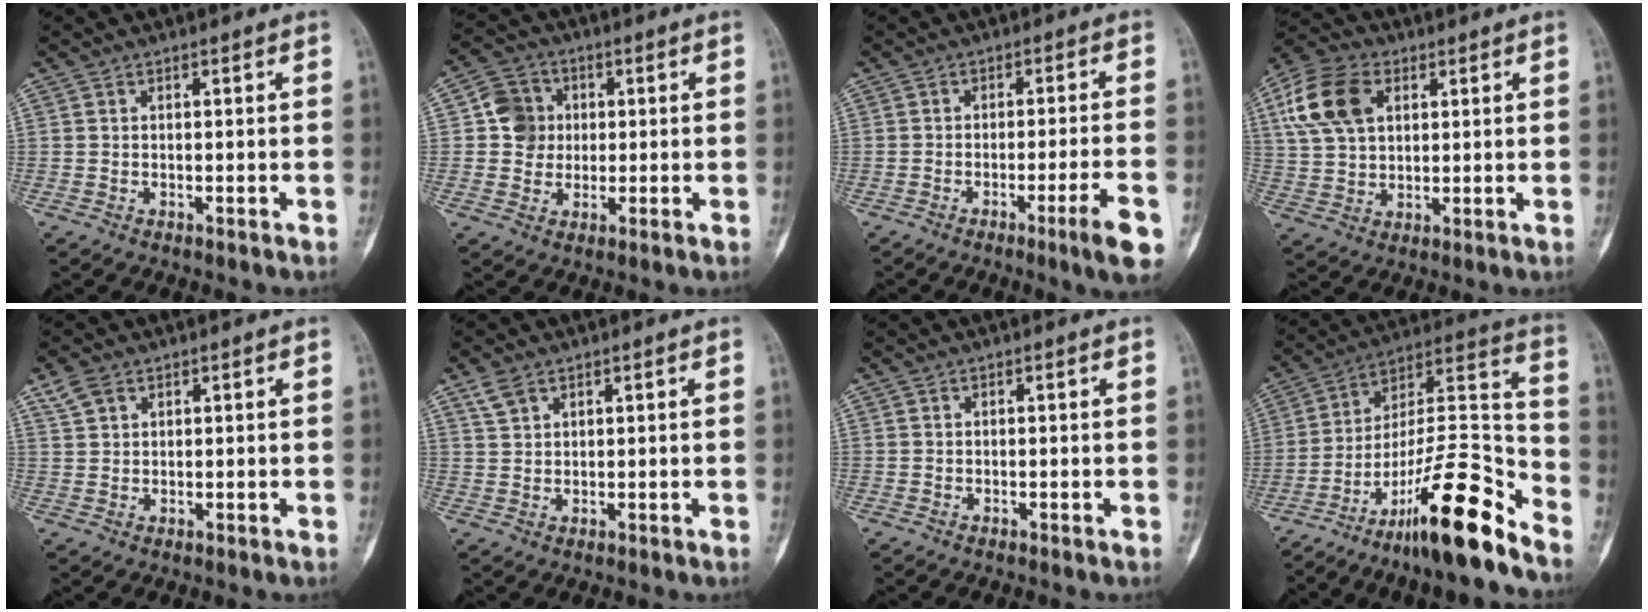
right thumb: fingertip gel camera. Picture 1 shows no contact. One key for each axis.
{"total": 6.9, "fx": 0.6, "fy": 6.5, "fz": 2.2, "tx": -0.008, "ty": 0.007, "tz": 0.002}
{"total": 7.8, "fx": -3.8, "fy": 0.0, "fz": 6.9, "tx": -0.100, "ty": 0.006, "tz": -0.054}
{"total": 13.4, "fx": 4.5, "fy": 8.8, "fz": 9.0, "tx": -0.169, "ty": 0.005, "tz": 0.085}
{"total": 3.4, "fx": 2.2, "fy": 2.0, "fz": 1.6, "tx": -0.032, "ty": 0.002, "tz": 0.050}
{"total": 3.2, "fx": 2.2, "fy": 1.7, "fz": 1.6, "tx": -0.031, "ty": -0.001, "tz": 0.051}
{"total": 0.0}
{"total": 21.1, "fx": -14.5, "fy": 3.6, "fz": 14.9, "tx": -0.251, "ty": 0.104, "tz": -0.242}